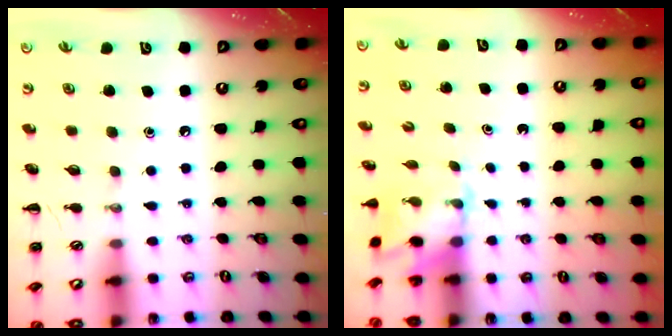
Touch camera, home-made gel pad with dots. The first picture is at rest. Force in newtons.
{"total": 2.2, "press": 2.1, "slide": 0.6}